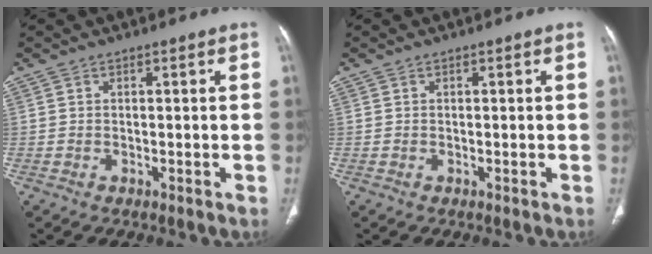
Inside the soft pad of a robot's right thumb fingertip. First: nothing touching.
{"total": 0.0}